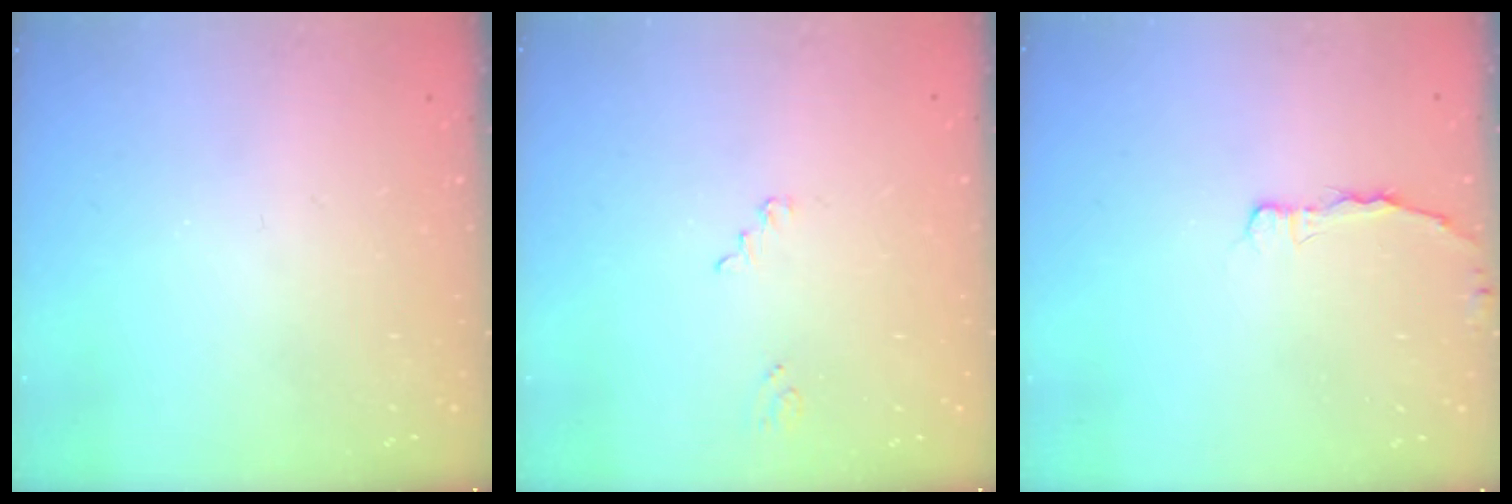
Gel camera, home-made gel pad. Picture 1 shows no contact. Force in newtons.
{"total": 1.2, "press": 1.2, "slide": 0.1}
{"total": 2.1, "press": 2.1, "slide": 0.4}